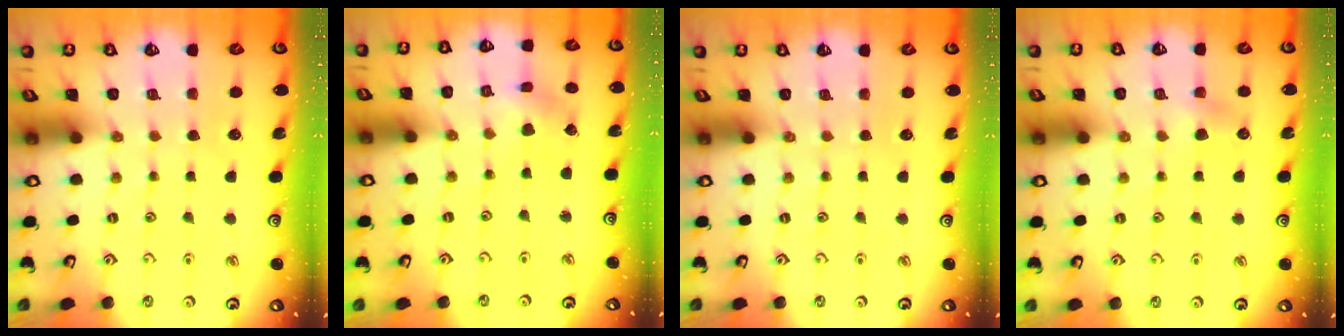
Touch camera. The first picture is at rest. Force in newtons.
{"total": 2.2, "press": 2.2, "slide": 0.2}
{"total": 0.0}
{"total": 2.9, "press": 2.9, "slide": 0.3}